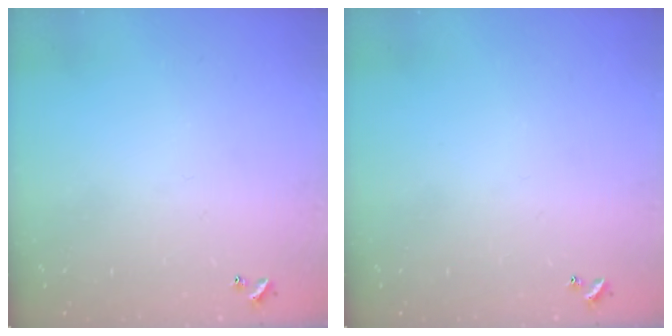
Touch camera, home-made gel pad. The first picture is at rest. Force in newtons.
{"total": 0.0}